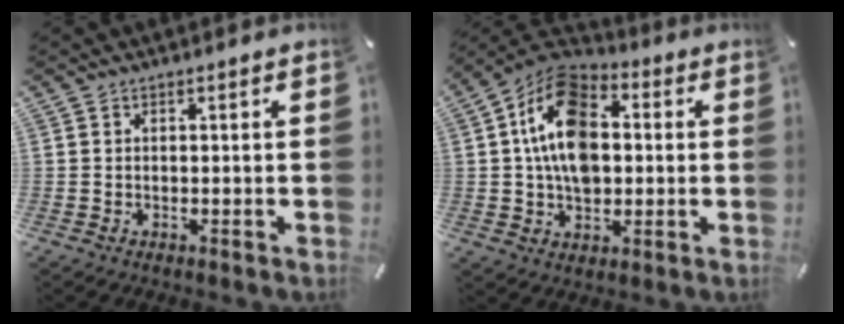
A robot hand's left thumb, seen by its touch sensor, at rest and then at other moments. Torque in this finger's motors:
{"motor_torque": [1.64, 1.84, 1.74, -1.04, 0.58]}